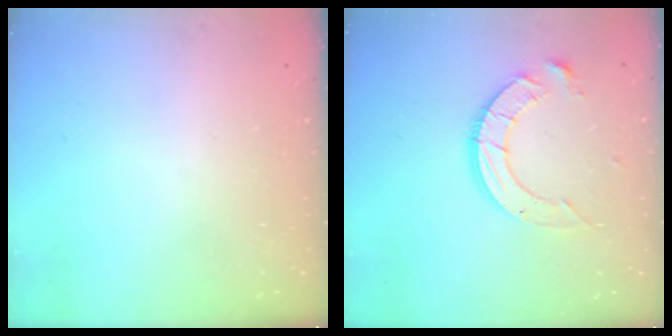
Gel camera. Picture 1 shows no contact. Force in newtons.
{"total": 10.8, "press": 10.8, "slide": 0.7}